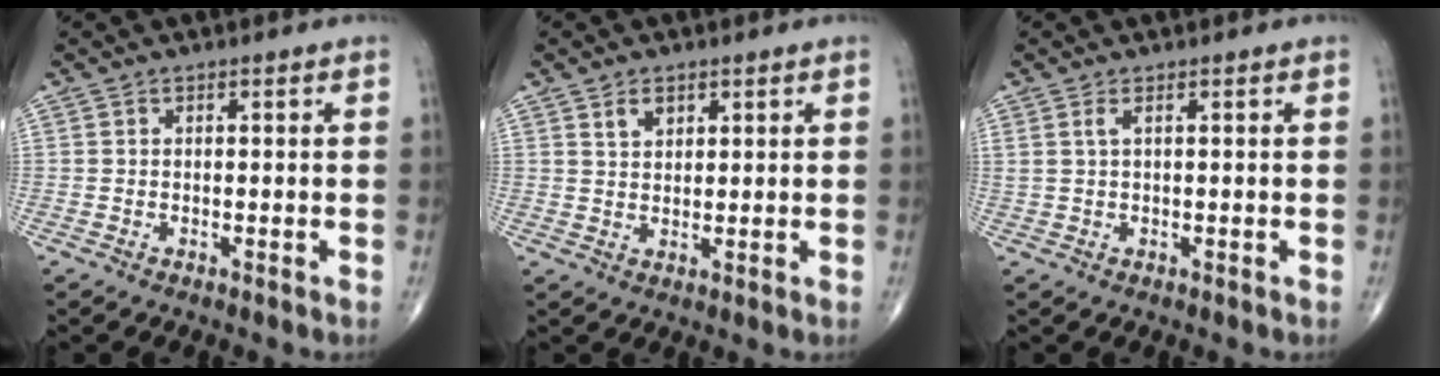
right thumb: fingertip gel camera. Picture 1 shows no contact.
{"total": 3.2, "force": [1.8, 2.0, 1.8], "torque": [-0.020, -0.011, 0.036]}
{"total": 1.5, "force": [0.7, 0.3, 1.3], "torque": [-0.038, 0.005, 0.021]}